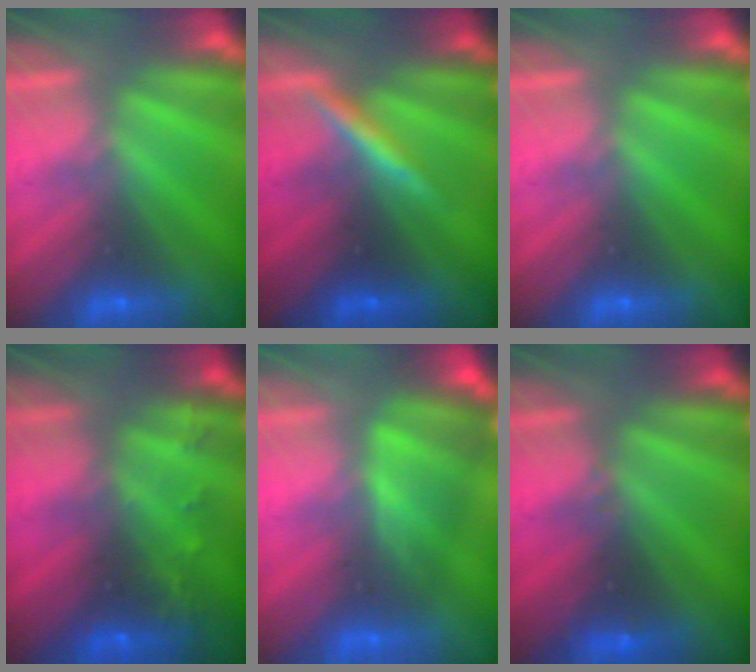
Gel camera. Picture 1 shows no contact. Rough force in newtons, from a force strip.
{"total": 3.9}
{"total": 0.0}
{"total": 7.5}
{"total": 4.7}
{"total": 2.4}